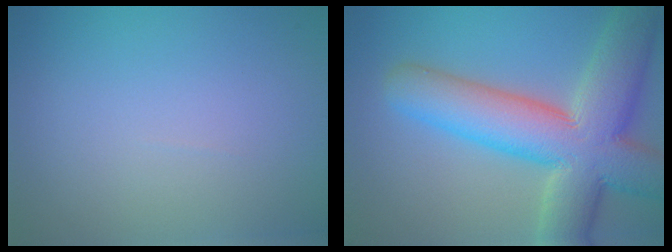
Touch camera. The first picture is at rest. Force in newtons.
{"total": 12.3, "press": 12.3, "slide": 0.8}